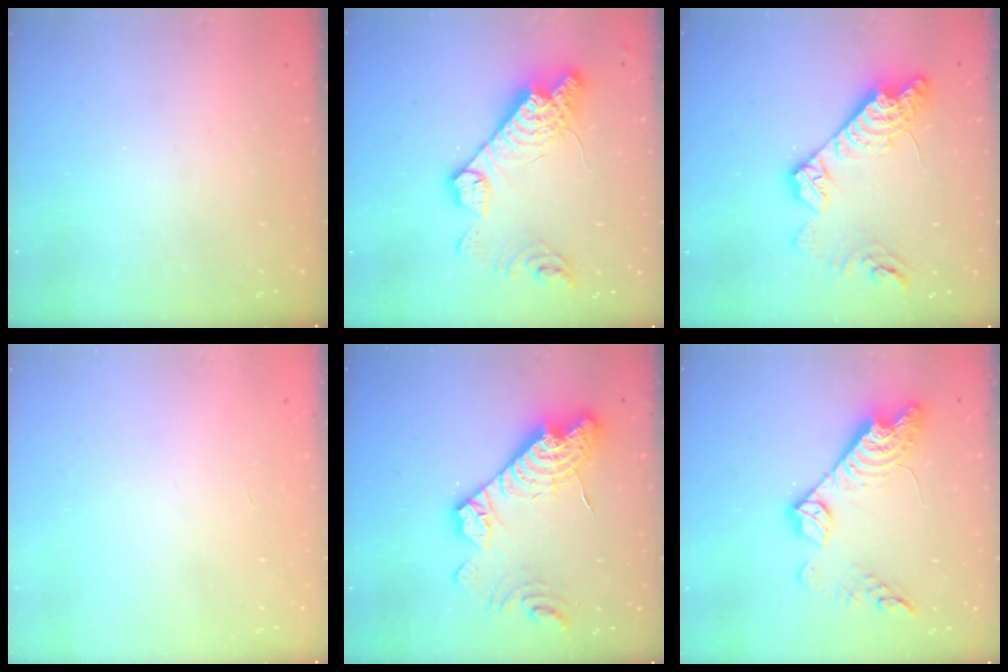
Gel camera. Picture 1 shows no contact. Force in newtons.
{"total": 19.0, "press": 18.9, "slide": 1.6}
{"total": 17.1, "press": 17.0, "slide": 1.4}
{"total": 0.0}
{"total": 19.4, "press": 19.3, "slide": 1.7}
{"total": 17.5, "press": 17.5, "slide": 1.2}